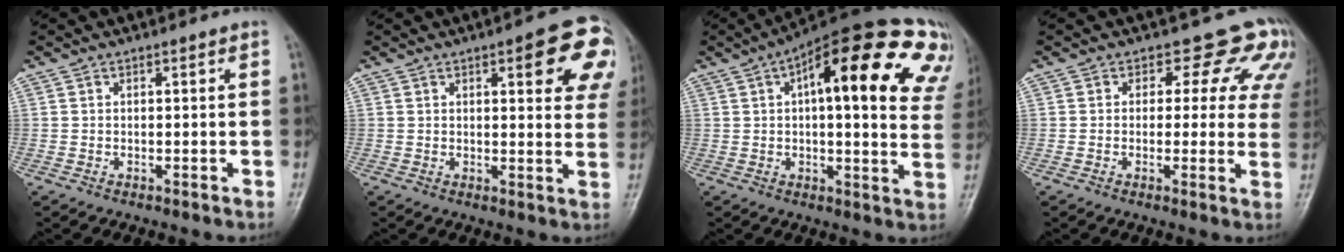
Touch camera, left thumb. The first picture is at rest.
{"total": 13.2, "force": [5.5, 4.3, 11.2], "torque": [-0.092, -0.014, 0.056]}
{"total": 27.7, "force": [11.4, 9.2, 23.5], "torque": [-0.264, 0.021, 0.142]}
{"total": 9.8, "force": [6.4, 6.1, 4.3], "torque": [0.006, -0.023, 0.048]}